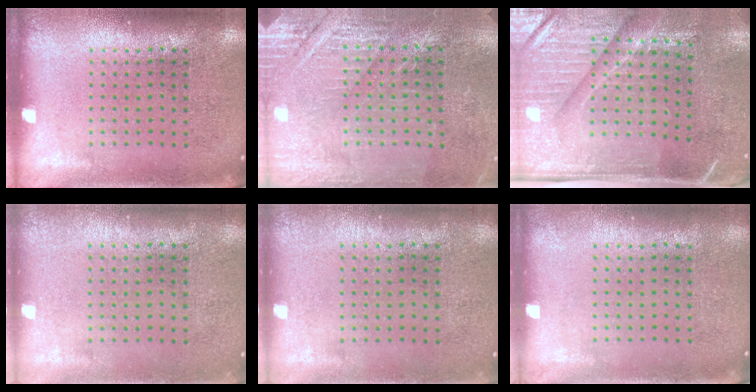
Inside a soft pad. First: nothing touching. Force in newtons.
{"total": 2.9, "press": 2.9, "slide": 0.3}
{"total": 4.7, "press": 4.0, "slide": 2.5}
{"total": 0.0}
{"total": 0.0}
{"total": 0.0}